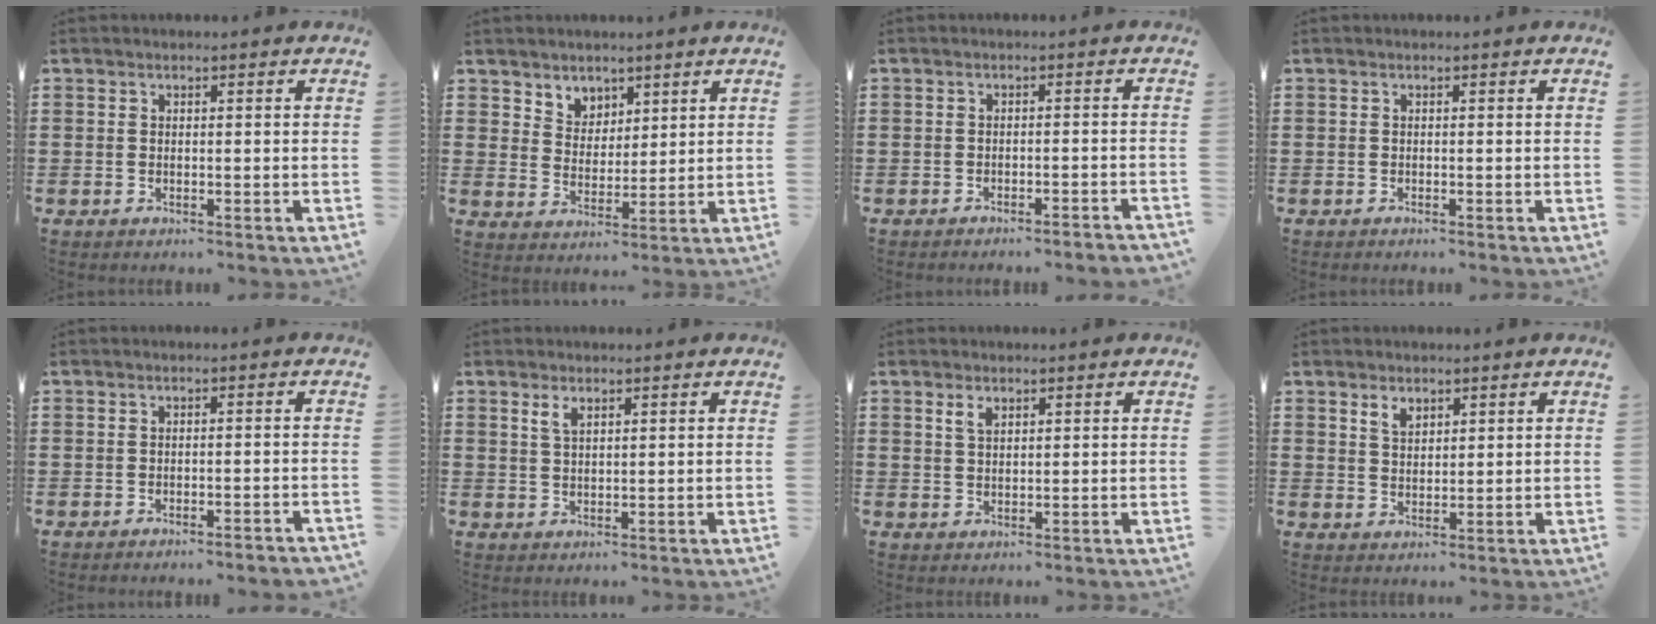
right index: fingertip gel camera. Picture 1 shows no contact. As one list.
[{"total": 4.3, "force": [3.2, 2.9, -0.3], "torque": [-0.014, 0.001, 0.061]}, {"total": 1.6, "force": [-1.6, -0.2, 0.4], "torque": [-0.009, 0.003, -0.032]}, {"total": 0.0}, {"total": 1.3, "force": [-1.2, -0.1, 0.3], "torque": [-0.007, 0.003, -0.025]}, {"total": 2.0, "force": [1.2, 0.9, 1.4], "torque": [-0.031, 0.003, 0.021]}, {"total": 2.0, "force": [1.2, 1.0, 1.1], "torque": [-0.026, 0.004, 0.022]}, {"total": 2.5, "force": [1.8, 1.4, 1.0], "torque": [-0.024, 0.003, 0.033]}]